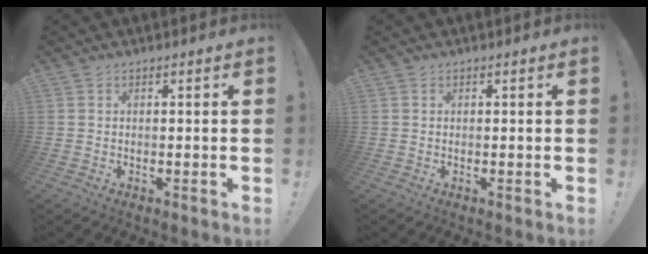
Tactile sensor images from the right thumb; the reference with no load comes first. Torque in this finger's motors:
{"motor_torque": [-0.14, 0.00, 0.20, -0.06, -0.03]}